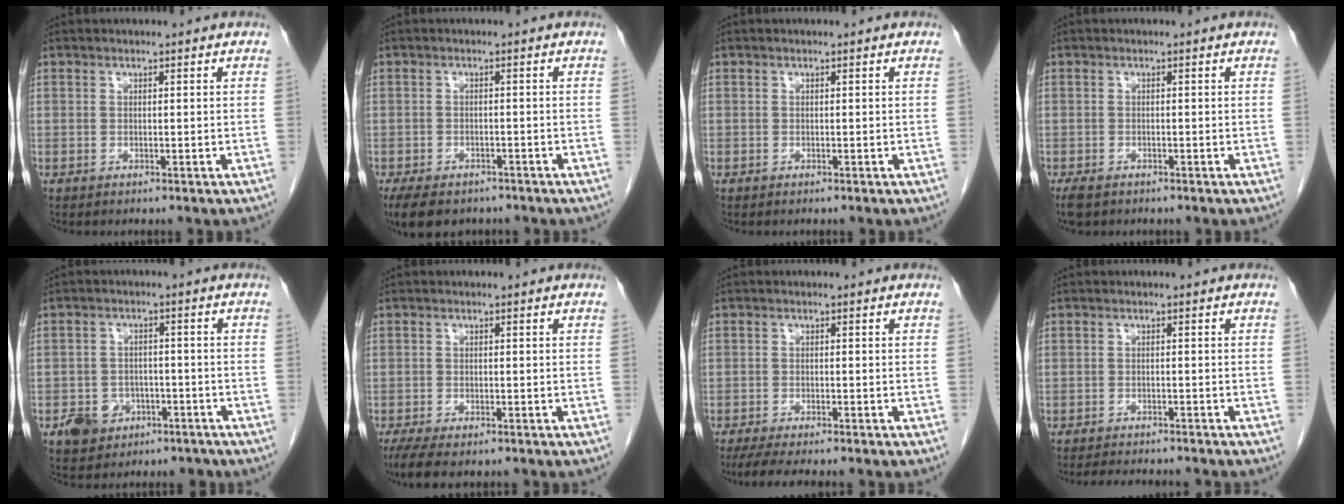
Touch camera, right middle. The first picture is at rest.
{"total": 9.9, "force": [-7.4, 4.9, 4.4], "torque": [-0.081, -0.004, -0.103]}
{"total": 0.0}
{"total": 2.8, "force": [-2.1, 1.4, 1.3], "torque": [-0.030, -0.007, -0.033]}
{"total": 5.9, "force": [-3.2, 4.7, 1.5], "torque": [-0.025, 0.013, -0.041]}
{"total": 6.1, "force": [-4.6, 2.0, 3.6], "torque": [-0.059, -0.014, -0.071]}
{"total": 7.1, "force": [-5.8, 0.9, 4.0], "torque": [-0.054, -0.014, -0.087]}
{"total": 7.3, "force": [-6.6, 1.0, 2.8], "torque": [-0.035, -0.007, -0.090]}